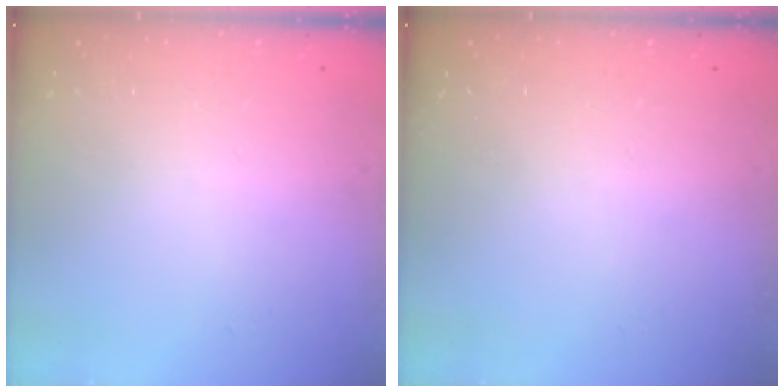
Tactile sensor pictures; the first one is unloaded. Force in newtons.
{"total": 0.0}